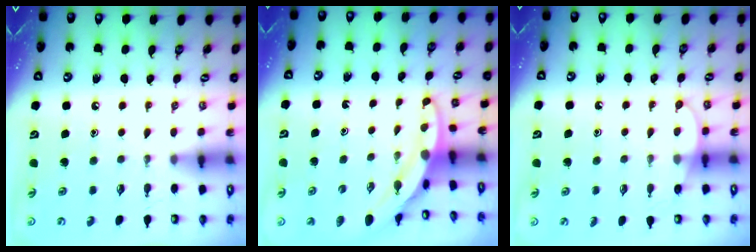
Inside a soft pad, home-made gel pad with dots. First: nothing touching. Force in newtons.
{"total": 3.6, "press": 3.6, "slide": 0.1}
{"total": 5.5, "press": 5.5, "slide": 0.4}